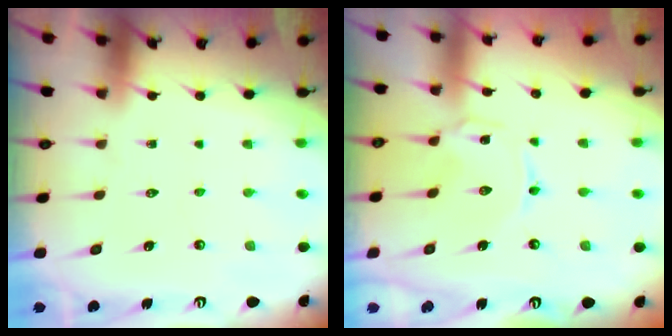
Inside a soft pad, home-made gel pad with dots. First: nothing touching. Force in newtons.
{"total": 0.9, "press": 0.8, "slide": 0.2}